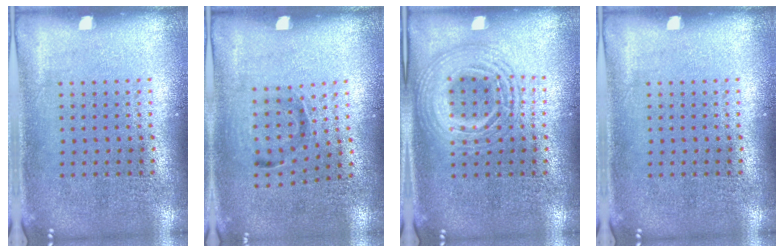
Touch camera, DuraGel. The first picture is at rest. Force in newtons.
{"total": 0.9, "press": 0.7, "slide": 0.6}
{"total": 2.3, "press": 2.3, "slide": 0.3}
{"total": 0.0}